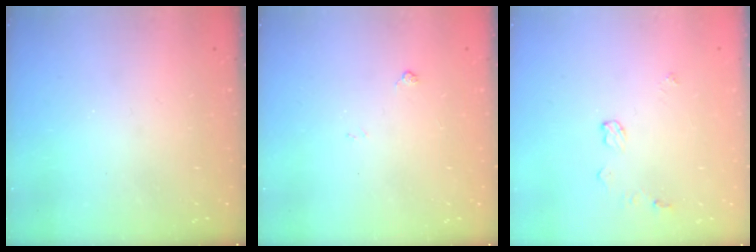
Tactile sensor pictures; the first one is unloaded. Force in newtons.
{"total": 3.8, "press": 3.7, "slide": 0.7}
{"total": 5.7, "press": 5.6, "slide": 0.6}